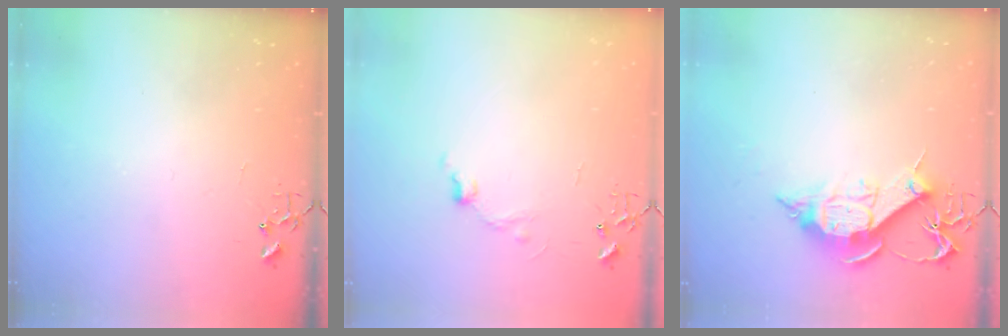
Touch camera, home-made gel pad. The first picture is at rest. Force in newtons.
{"total": 6.8, "press": 6.8, "slide": 0.7}
{"total": 11.4, "press": 11.3, "slide": 1.1}